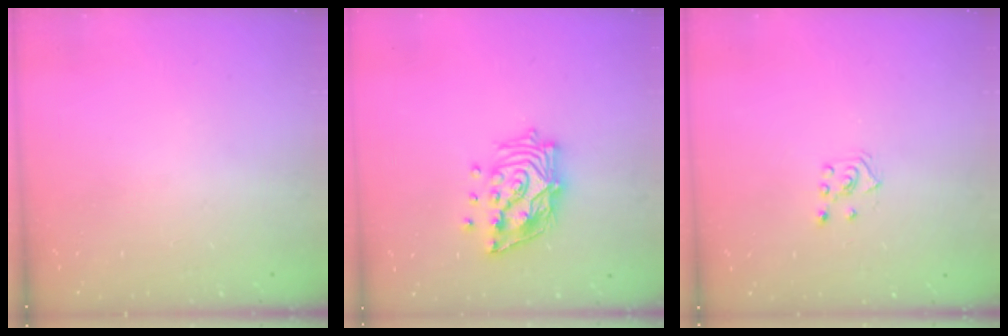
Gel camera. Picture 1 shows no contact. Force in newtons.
{"total": 15.8, "press": 15.8, "slide": 1.1}
{"total": 3.8, "press": 3.7, "slide": 0.5}